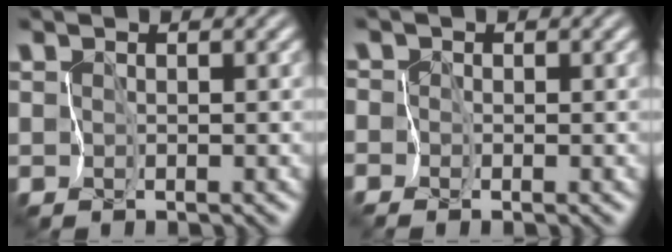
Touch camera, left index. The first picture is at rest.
{"total": 2.6, "force": [0.5, 2.4, 1.0], "torque": [-0.002, 0.025, -0.031]}